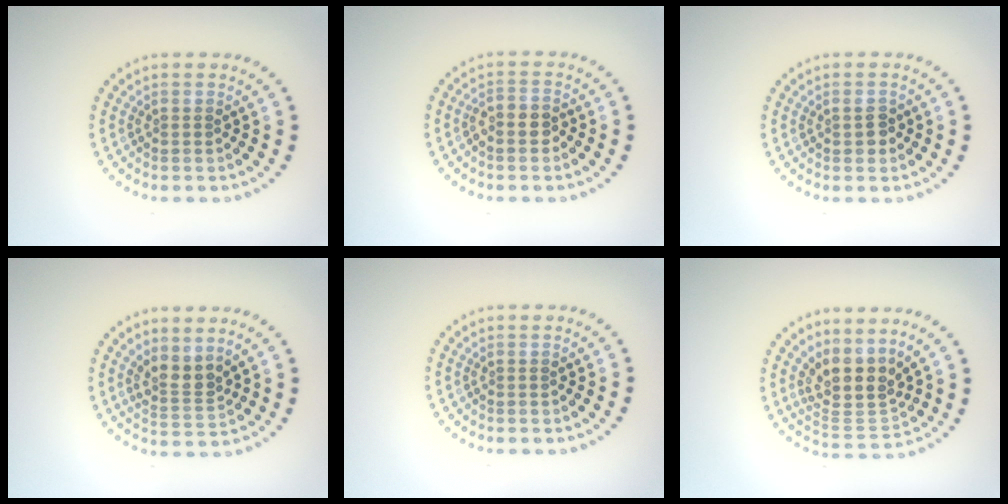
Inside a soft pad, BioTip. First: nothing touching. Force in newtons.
{"total": 1.9, "press": 1.8, "slide": 0.8}
{"total": 1.5, "press": 1.5, "slide": 0.3}
{"total": 2.5, "press": 2.0, "slide": 1.6}
{"total": 0.0}
{"total": 4.2, "press": 3.3, "slide": 2.6}